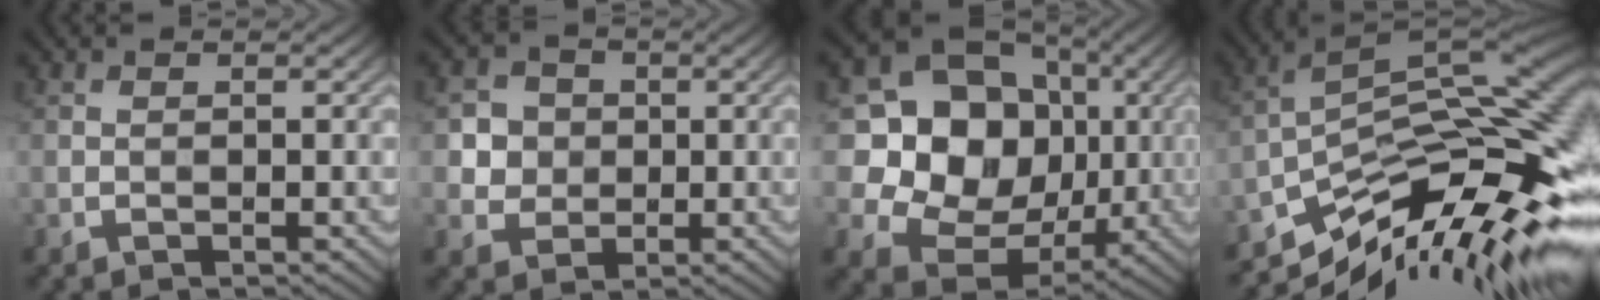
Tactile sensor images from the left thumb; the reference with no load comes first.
{"total": 4.5, "force": [0.4, 4.3, 1.4], "torque": [-0.045, 0.002, -0.004]}
{"total": 16.4, "force": [1.7, 14.1, 8.2], "torque": [-0.195, 0.002, 0.027]}
{"total": 14.5, "force": [-6.2, 5.4, 11.9], "torque": [-0.181, 0.000, -0.112]}